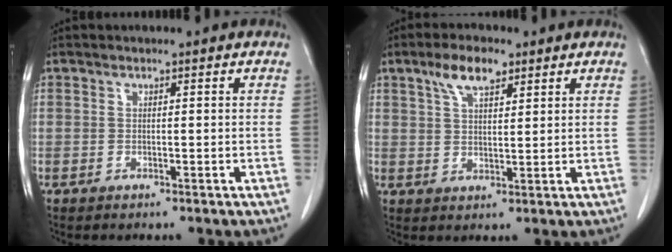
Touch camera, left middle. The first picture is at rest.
{"total": 5.7, "force": [3.5, 2.1, 3.9], "torque": [-0.080, 0.011, 0.065]}